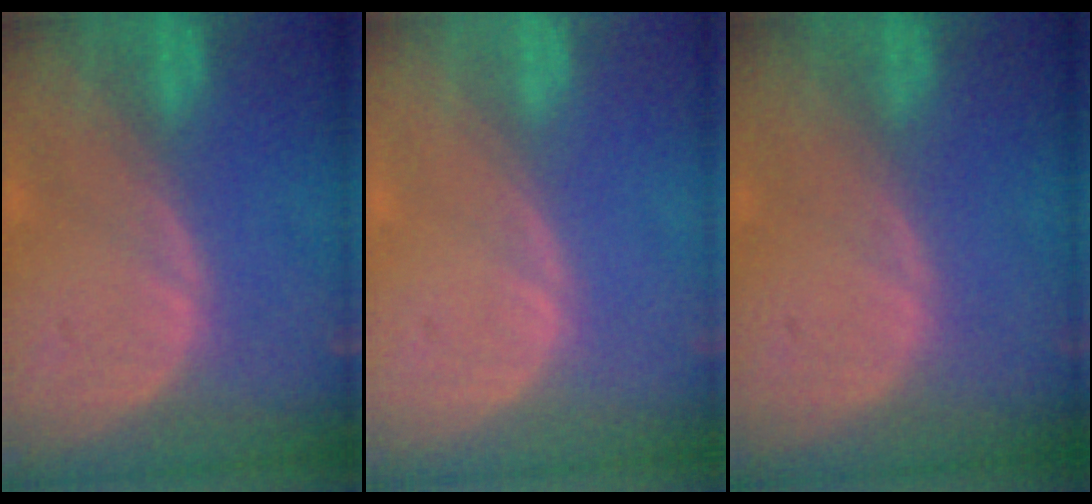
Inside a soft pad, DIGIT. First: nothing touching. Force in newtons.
{"total": 0.0}
{"total": 0.0}